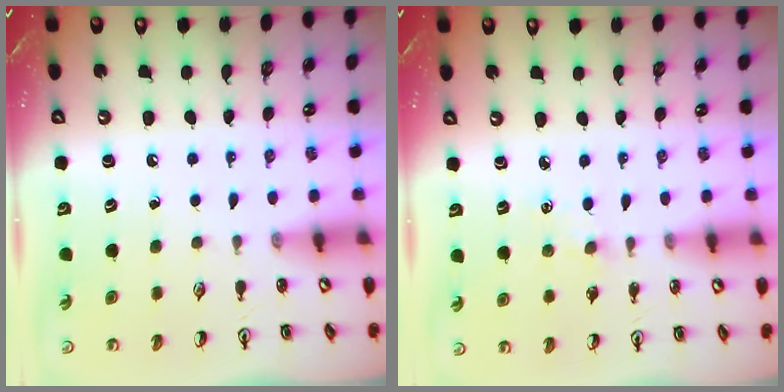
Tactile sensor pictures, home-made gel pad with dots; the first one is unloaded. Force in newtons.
{"total": 2.5, "press": 2.5, "slide": 0.2}